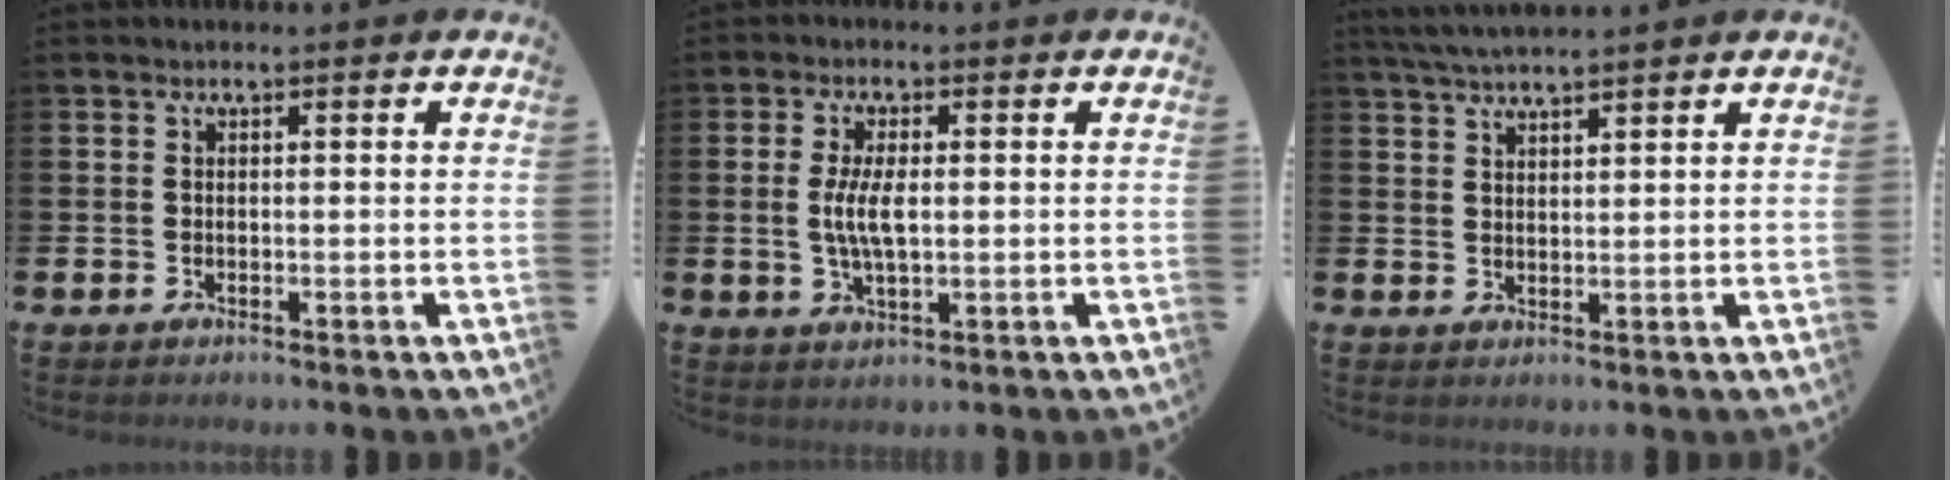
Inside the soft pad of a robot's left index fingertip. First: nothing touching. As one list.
[{"total": 5.1, "force": [0.4, 2.0, 4.7], "torque": [-0.092, 0.002, 0.002]}, {"total": 3.8, "force": [3.6, 0.0, 1.1], "torque": [-0.033, -0.008, 0.068]}]